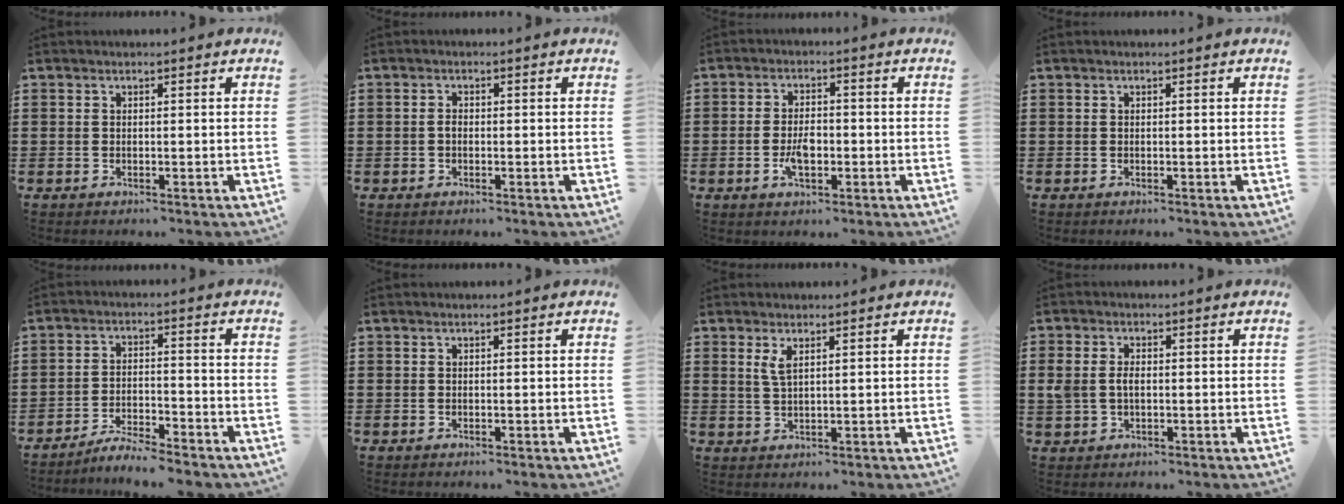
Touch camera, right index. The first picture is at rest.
{"total": 1.3, "force": [-0.3, 0.7, 1.0], "torque": [-0.027, -0.002, -0.009]}
{"total": 4.3, "force": [-1.0, 2.3, 3.4], "torque": [-0.076, 0.003, -0.022]}
{"total": 0.0}
{"total": 4.4, "force": [-4.3, -0.2, 0.8], "torque": [-0.025, -0.001, -0.089]}
{"total": 0.0}
{"total": 2.5, "force": [1.3, 0.7, 2.0], "torque": [-0.042, 0.003, 0.023]}
{"total": 2.7, "force": [0.0, 1.8, 2.0], "torque": [-0.056, 0.002, -0.004]}